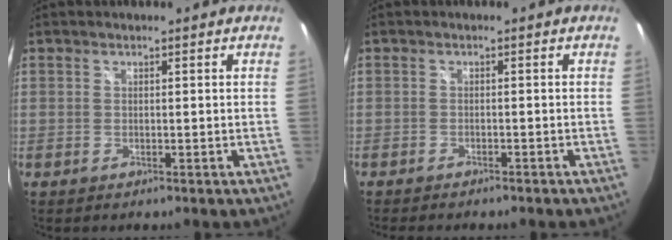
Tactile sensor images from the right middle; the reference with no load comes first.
{"total": 4.5, "force": [-4.0, 0.8, 1.9], "torque": [-0.041, -0.019, -0.060]}